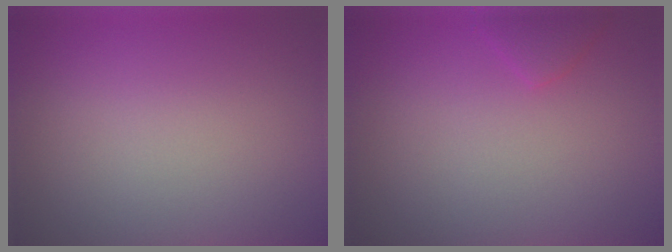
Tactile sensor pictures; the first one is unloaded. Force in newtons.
{"total": 1.3, "press": 1.3, "slide": 0.1}